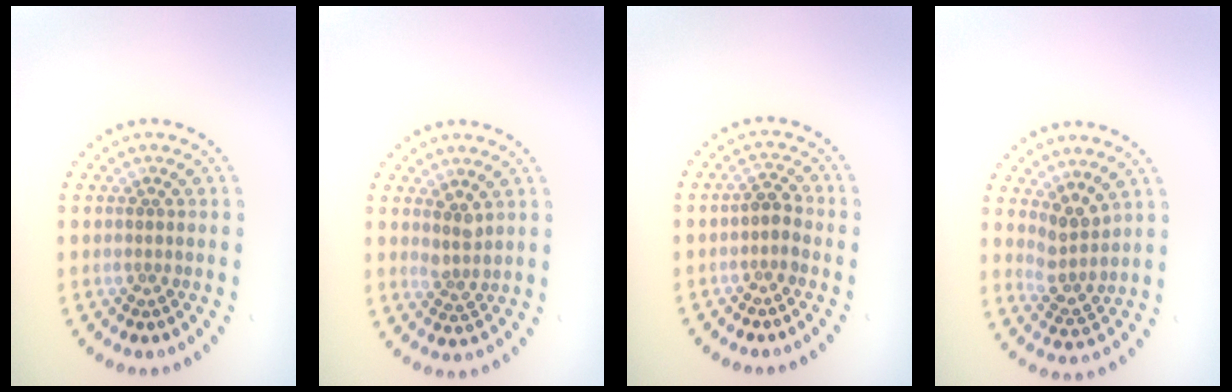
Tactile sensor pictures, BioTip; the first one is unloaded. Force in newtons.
{"total": 1.8, "press": 1.3, "slide": 1.2}
{"total": 1.4, "press": 1.3, "slide": 0.7}
{"total": 2.6, "press": 2.0, "slide": 1.6}